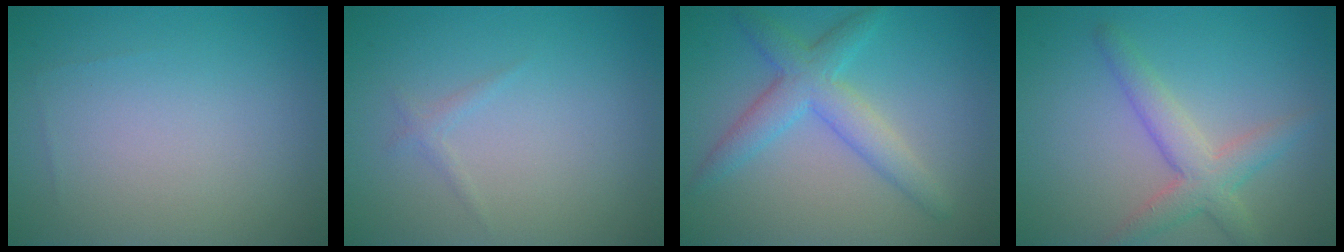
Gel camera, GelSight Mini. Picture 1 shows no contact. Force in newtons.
{"total": 0.8, "press": 0.8, "slide": 0.1}
{"total": 4.2, "press": 4.2, "slide": 0.1}
{"total": 3.7, "press": 3.7, "slide": 0.1}